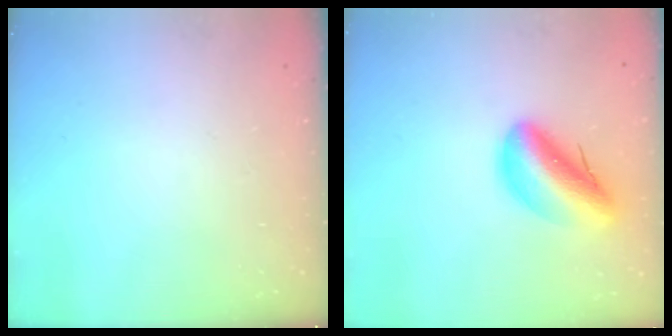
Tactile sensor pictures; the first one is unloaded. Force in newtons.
{"total": 14.3, "press": 13.7, "slide": 4.1}